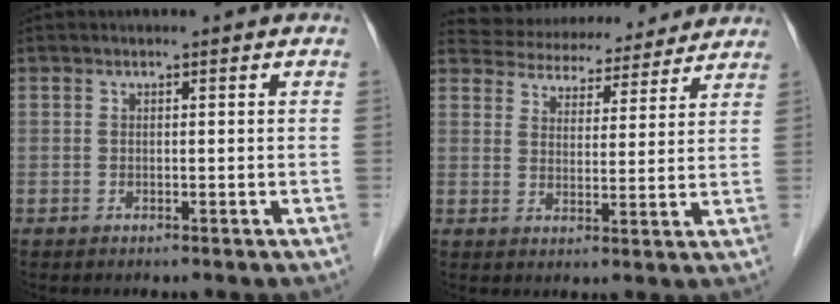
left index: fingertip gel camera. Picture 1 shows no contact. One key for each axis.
{"total": 15.2, "fx": 14.2, "fy": 4.5, "fz": 2.9, "tx": -0.040, "ty": 0.028, "tz": 0.189}